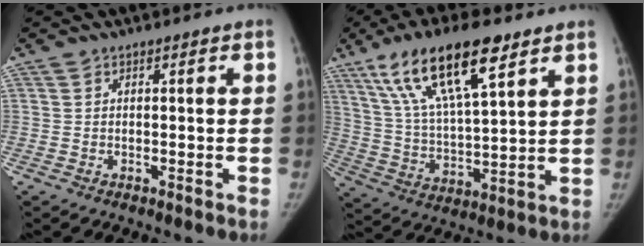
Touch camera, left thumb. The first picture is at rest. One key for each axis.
{"total": 18.6, "fx": 10.6, "fy": 5.3, "fz": 14.4, "tx": -0.250, "ty": -0.025, "tz": 0.200}